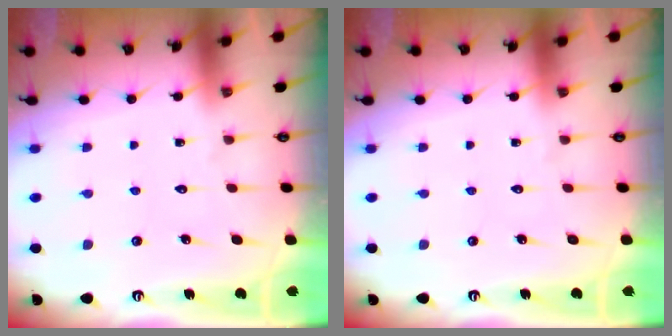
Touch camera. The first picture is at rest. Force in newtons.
{"total": 0.0}